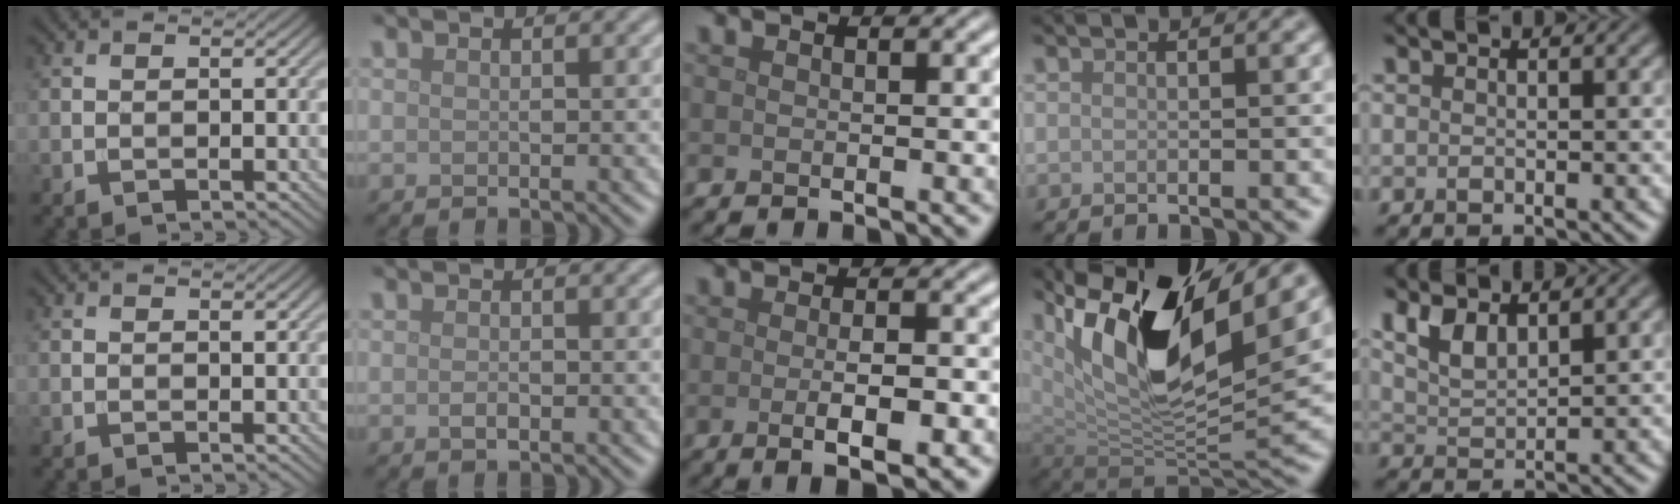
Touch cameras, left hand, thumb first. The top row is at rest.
{"thumb": {"total": 0.6, "force": [0.4, 0.2, 0.4], "torque": [-0.007, -0.001, 0.009]}, "index": {"total": 0.9, "force": [-0.3, 0.4, 0.8], "torque": [-0.018, -0.002, -0.005]}, "middle": {"total": 3.8, "force": [-0.9, 0.9, 3.6], "torque": [-0.056, -0.007, -0.010]}, "ring": {"total": 13.7, "force": [6.3, 5.4, 10.9], "torque": [-0.201, 0.004, 0.120]}, "little": {"total": 3.0, "force": [2.1, 1.2, 1.9], "torque": [-0.043, -0.001, 0.044]}}